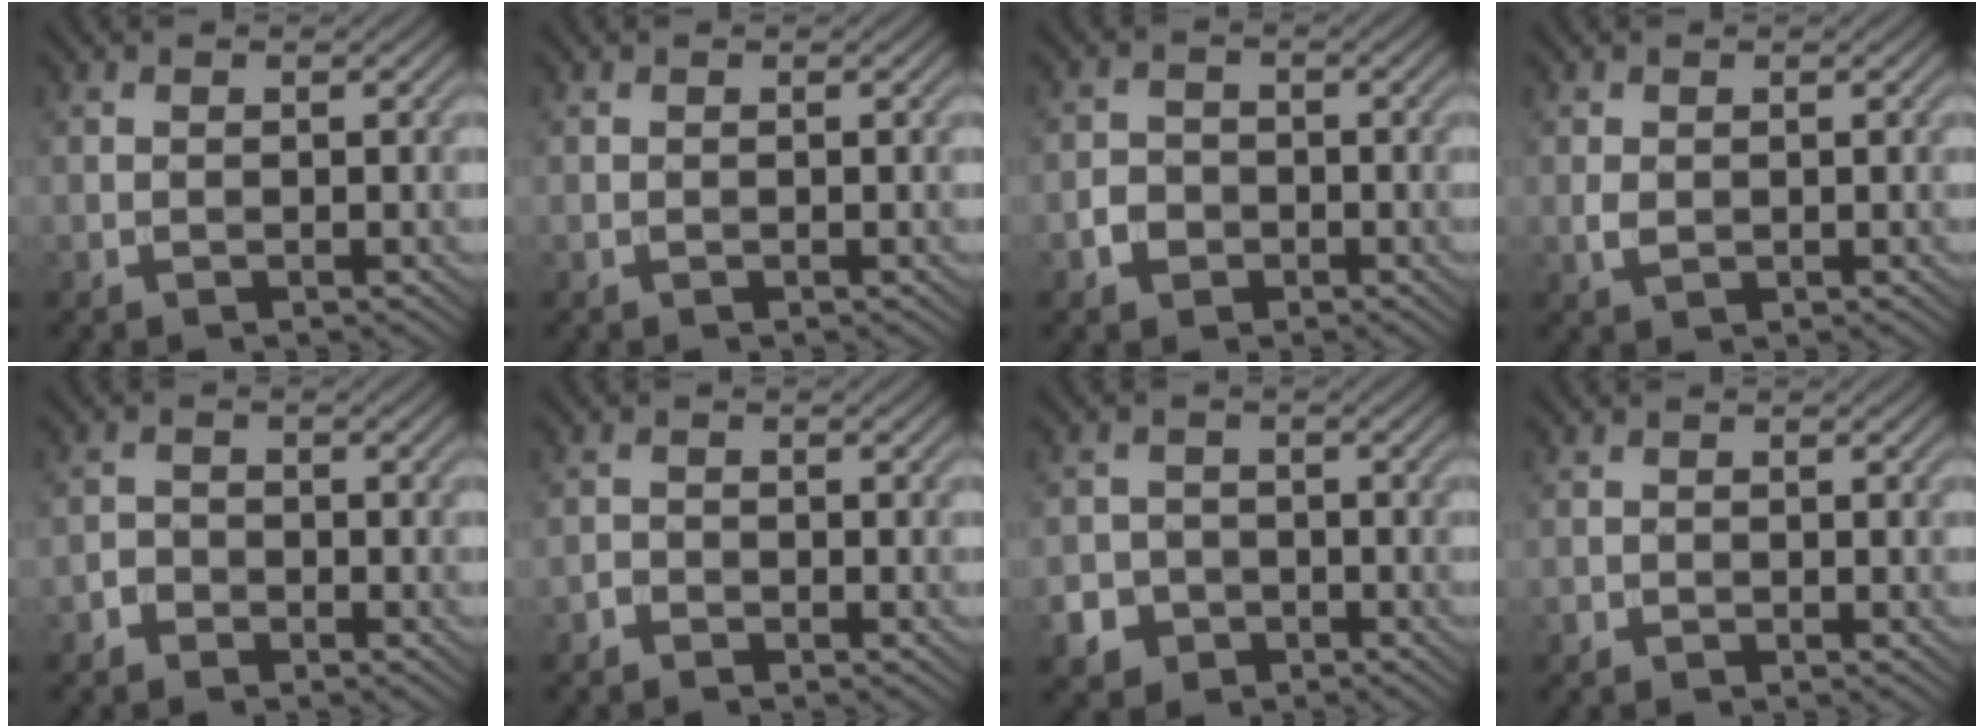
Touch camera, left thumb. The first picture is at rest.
{"total": 0.0}
{"total": 2.6, "force": [-1.2, 2.2, 0.9], "torque": [-0.015, 0.001, -0.027]}
{"total": 1.4, "force": [0.1, 1.0, 1.0], "torque": [-0.026, -0.002, 0.004]}
{"total": 1.8, "force": [-1.3, 1.2, 0.4], "torque": [-0.002, 0.004, -0.032]}
{"total": 1.2, "force": [-1.0, 0.6, 0.2], "torque": [-0.003, 0.002, -0.025]}
{"total": 5.3, "force": [-3.0, 4.3, 1.0], "torque": [-0.008, -0.011, -0.067]}
{"total": 0.6, "force": [-0.4, 0.4, 0.1], "torque": [-0.001, -0.003, -0.008]}